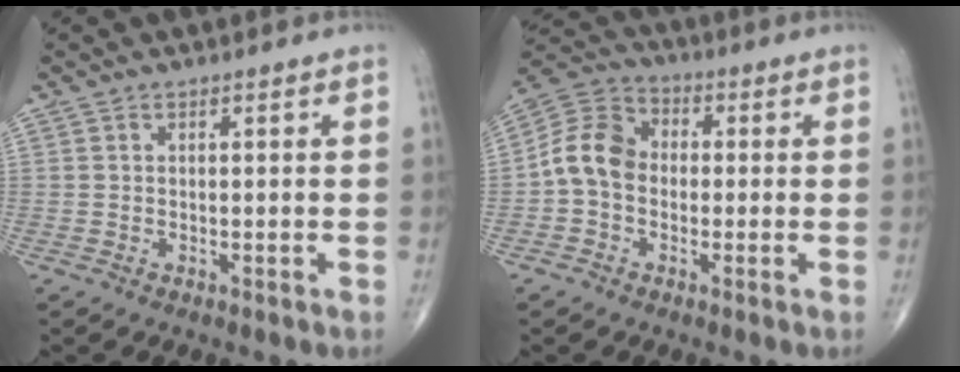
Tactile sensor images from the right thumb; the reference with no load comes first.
{"total": 9.2, "force": [-1.0, 7.2, 5.6], "torque": [-0.094, 0.031, -0.034]}